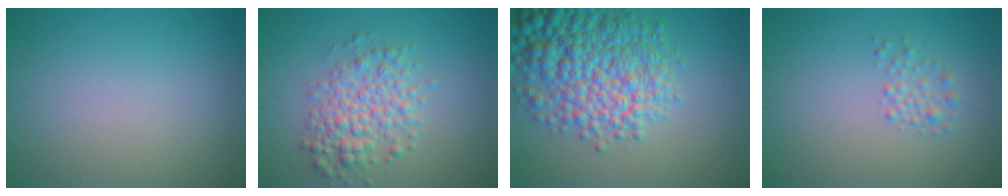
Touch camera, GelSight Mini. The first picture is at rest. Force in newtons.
{"total": 4.4, "press": 4.4, "slide": 0.1}
{"total": 9.7, "press": 9.7, "slide": 0.3}
{"total": 1.5, "press": 1.5, "slide": 0.1}